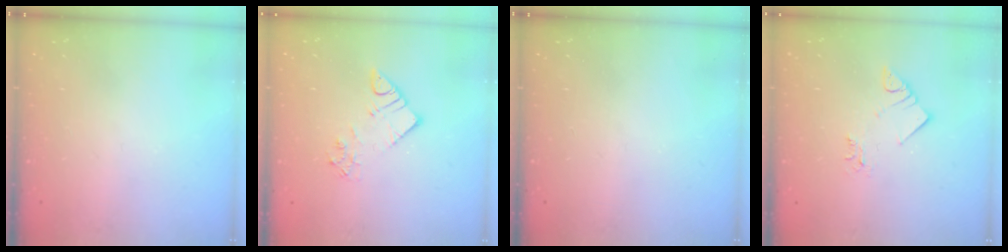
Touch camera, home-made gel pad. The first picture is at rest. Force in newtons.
{"total": 6.3, "press": 6.3, "slide": 0.4}
{"total": 0.0}
{"total": 3.0, "press": 3.0, "slide": 0.0}